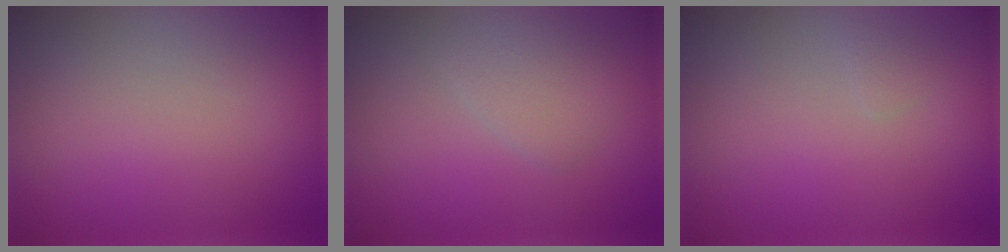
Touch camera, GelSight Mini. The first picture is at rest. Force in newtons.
{"total": 2.1, "press": 2.1, "slide": 0.1}
{"total": 0.5, "press": 0.5, "slide": 0.0}